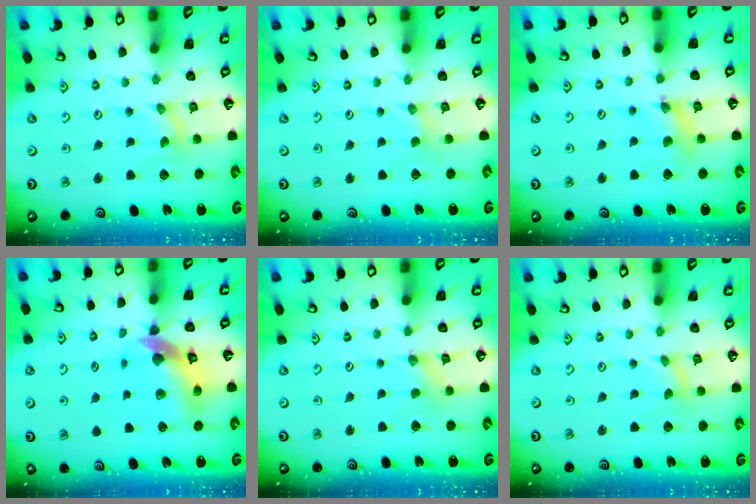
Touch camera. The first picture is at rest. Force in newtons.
{"total": 0.0}
{"total": 5.3, "press": 5.3, "slide": 0.6}
{"total": 12.1, "press": 11.9, "slide": 2.0}
{"total": 0.0}
{"total": 0.0}